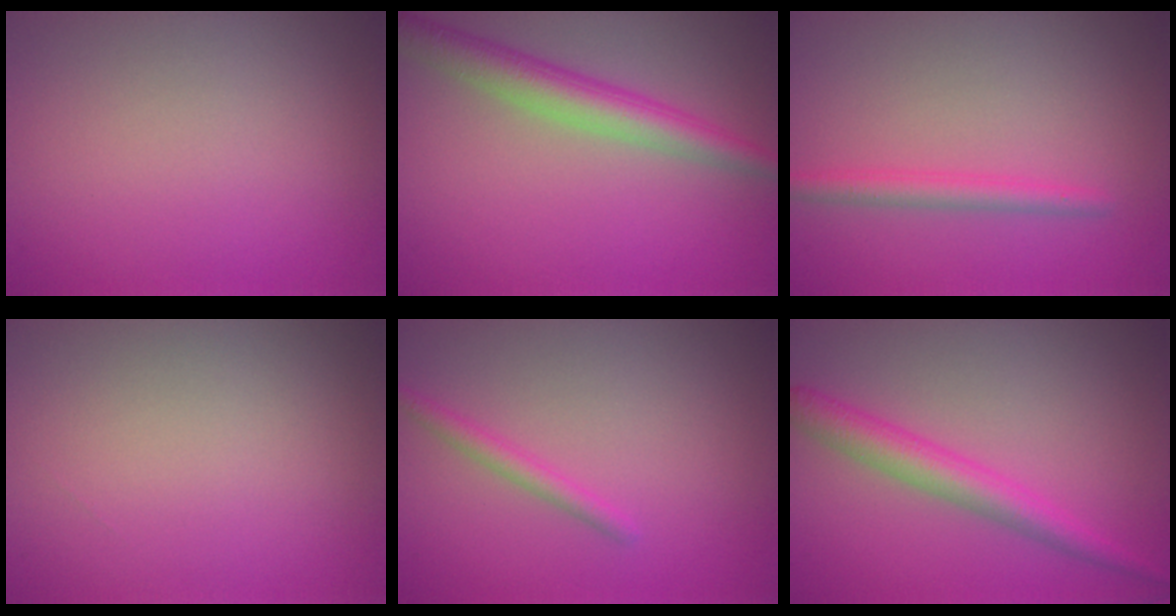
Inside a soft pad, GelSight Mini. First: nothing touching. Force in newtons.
{"total": 4.2, "press": 4.2, "slide": 0.1}
{"total": 1.9, "press": 1.9, "slide": 0.2}
{"total": 0.0}
{"total": 1.5, "press": 1.5, "slide": 0.1}
{"total": 3.4, "press": 3.4, "slide": 0.1}